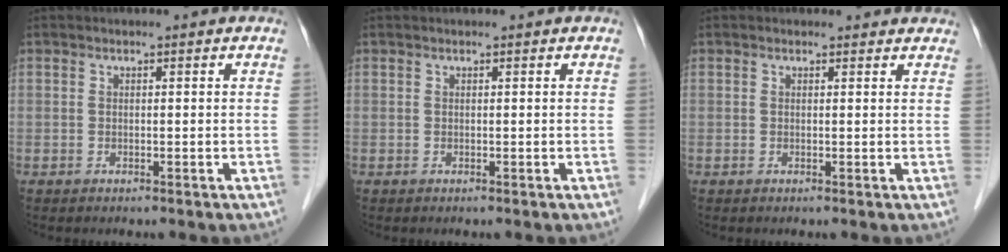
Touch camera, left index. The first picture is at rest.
{"total": 0.7, "force": [0.7, 0.0, 0.3], "torque": [-0.004, 0.016, 0.013]}
{"total": 2.6, "force": [2.5, 0.9, 0.3], "torque": [-0.005, 0.009, 0.018]}